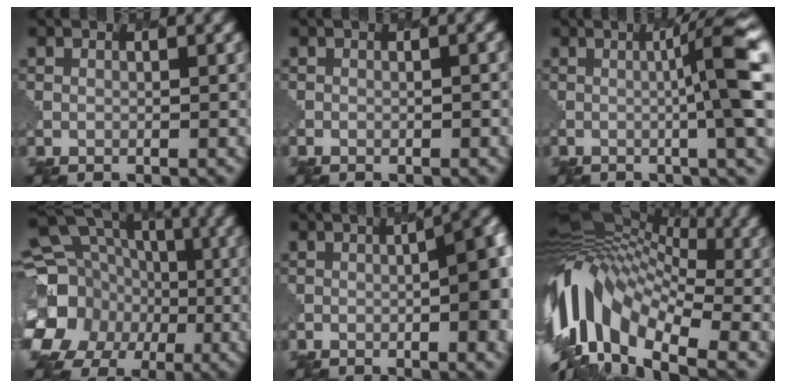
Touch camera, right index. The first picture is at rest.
{"total": 0.9, "force": [-0.6, 0.3, 0.6], "torque": [-0.003, 0.002, -0.004]}
{"total": 9.9, "force": [-0.2, 1.5, 9.8], "torque": [-0.123, 0.011, 0.000]}
{"total": 18.8, "force": [-2.7, 17.1, 7.5], "torque": [-0.186, 0.002, -0.074]}
{"total": 9.0, "force": [-1.7, 3.0, 8.3], "torque": [-0.068, 0.011, -0.030]}
{"total": 14.1, "force": [-0.9, 8.3, 11.3], "torque": [-0.244, 0.023, -0.024]}